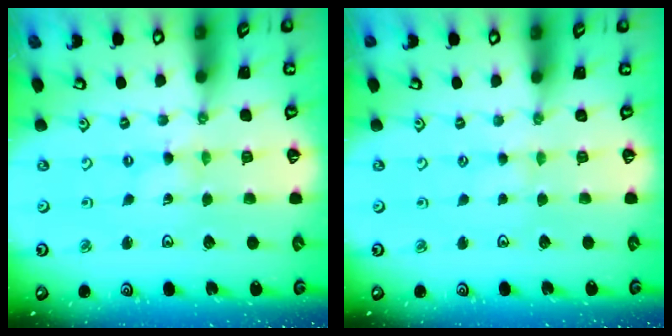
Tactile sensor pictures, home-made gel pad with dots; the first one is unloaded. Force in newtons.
{"total": 1.7, "press": 1.7, "slide": 0.3}